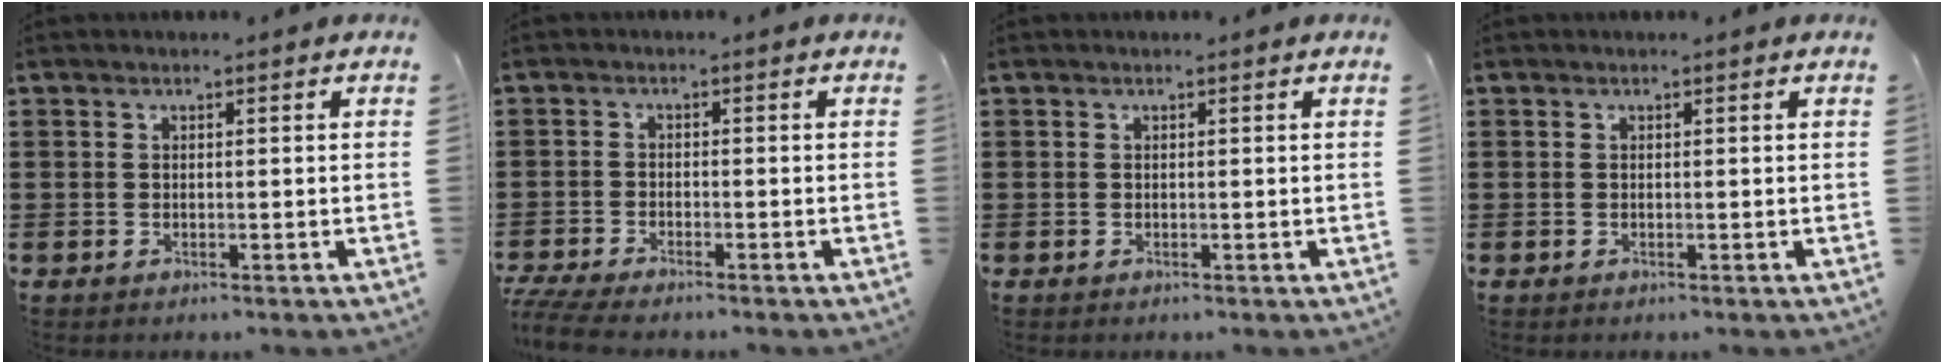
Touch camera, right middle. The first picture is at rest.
{"total": 3.1, "force": [-2.9, 0.1, 1.1], "torque": [-0.032, -0.007, -0.062]}
{"total": 0.0}
{"total": 0.0}